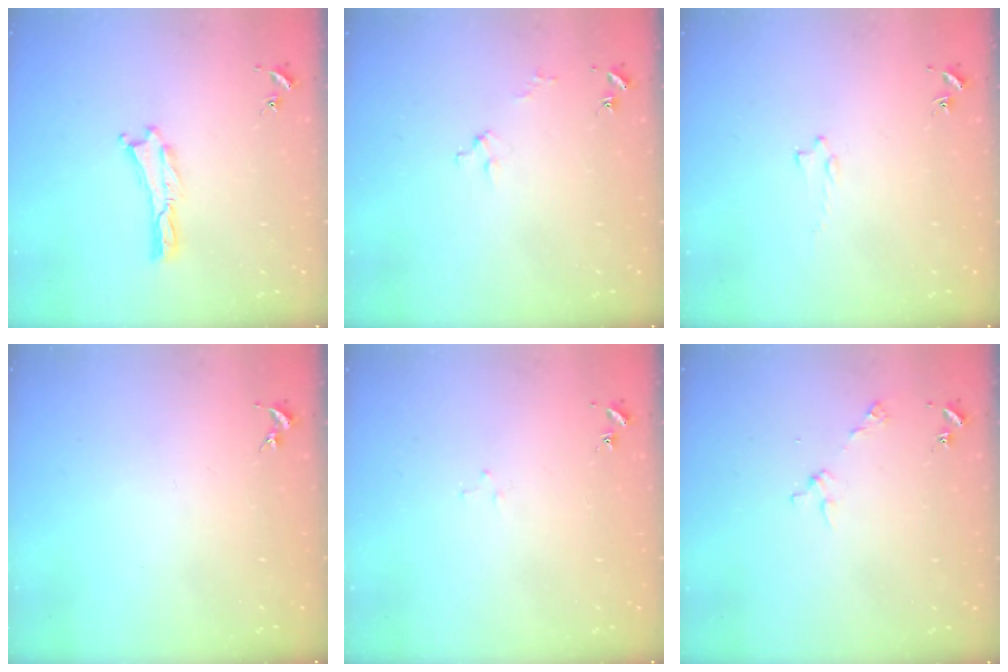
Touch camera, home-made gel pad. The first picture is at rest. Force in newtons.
{"total": 2.0, "press": 2.0, "slide": 0.1}
{"total": 0.8, "press": 0.7, "slide": 0.2}
{"total": 0.0}
{"total": 1.6, "press": 1.6, "slide": 0.1}
{"total": 2.9, "press": 2.9, "slide": 0.2}